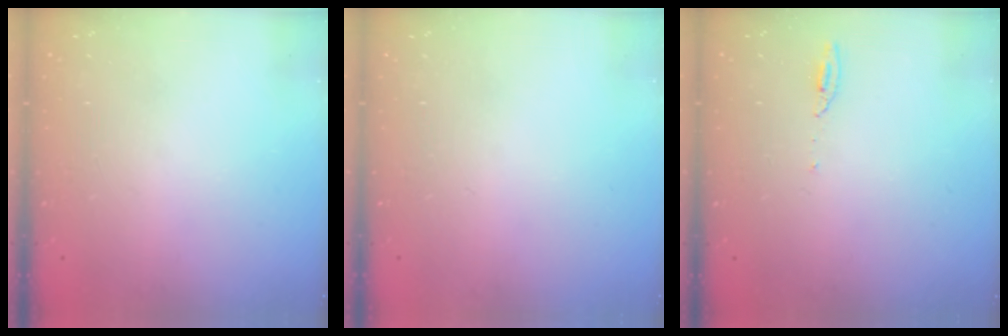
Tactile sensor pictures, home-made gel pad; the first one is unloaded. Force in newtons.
{"total": 0.0}
{"total": 4.1, "press": 4.0, "slide": 0.7}